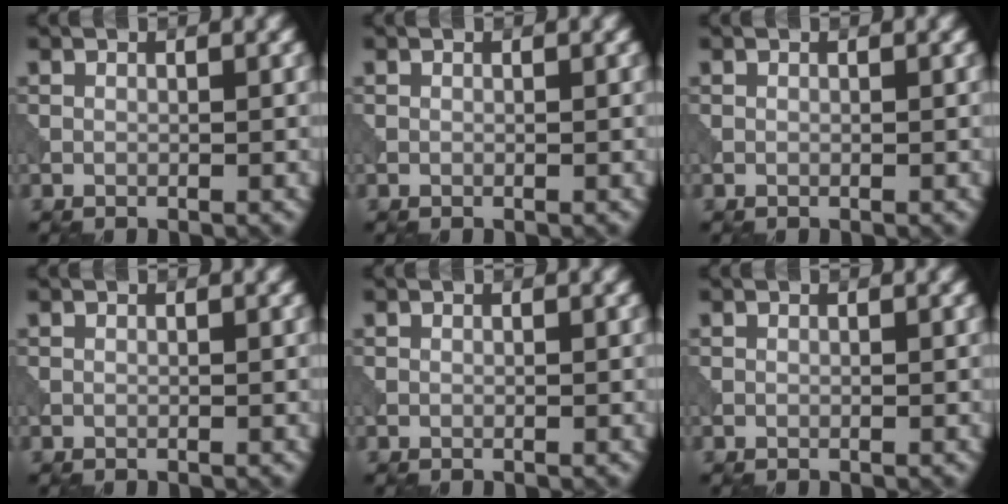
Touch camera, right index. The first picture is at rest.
{"total": 0.0}
{"total": 0.0}
{"total": 0.0}
{"total": 0.0}
{"total": 0.0}